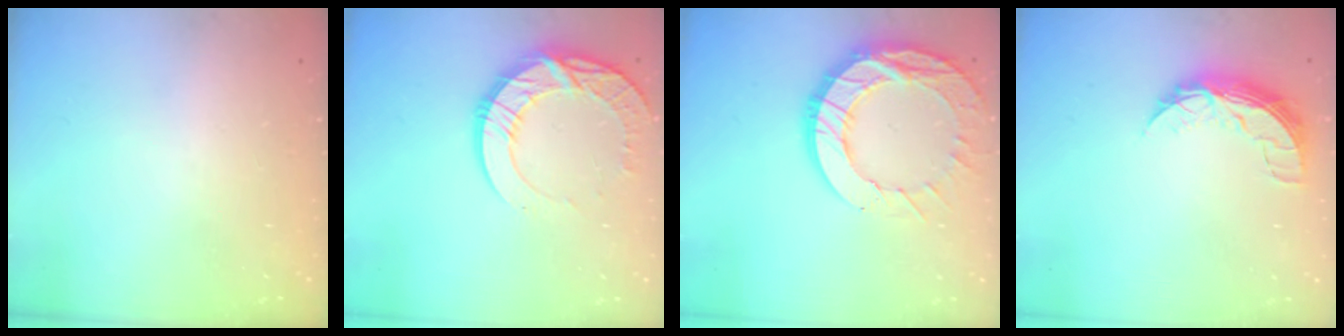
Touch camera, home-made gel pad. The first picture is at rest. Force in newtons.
{"total": 14.4, "press": 14.4, "slide": 1.4}
{"total": 16.0, "press": 15.9, "slide": 1.3}
{"total": 7.9, "press": 7.9, "slide": 0.6}